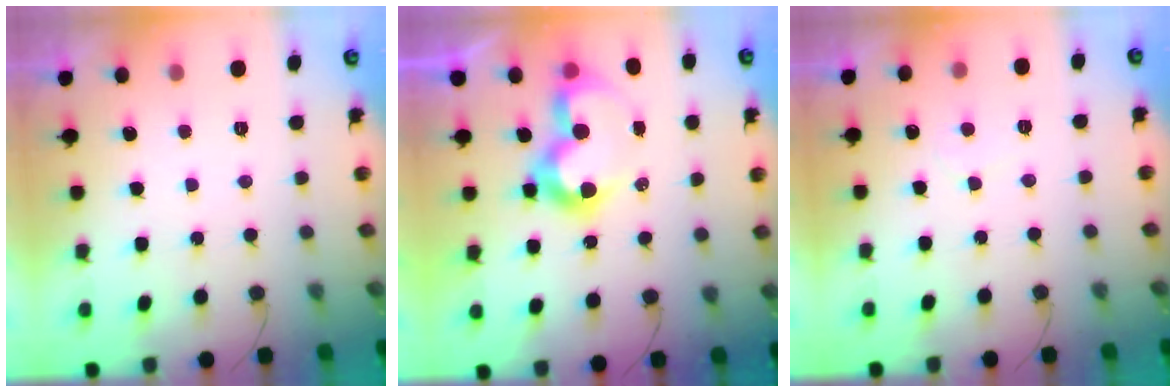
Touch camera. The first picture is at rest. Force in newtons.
{"total": 10.2, "press": 10.2, "slide": 1.0}
{"total": 3.6, "press": 3.6, "slide": 0.3}